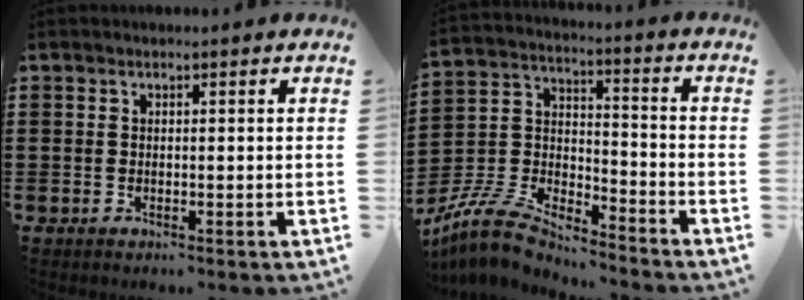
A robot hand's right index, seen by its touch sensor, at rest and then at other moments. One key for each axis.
{"total": 8.1, "fx": -7.4, "fy": 1.6, "fz": 2.9, "tx": -0.086, "ty": -0.005, "tz": -0.154}